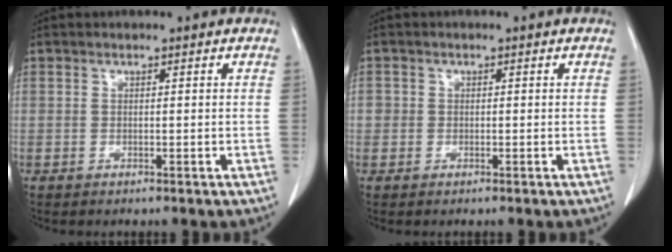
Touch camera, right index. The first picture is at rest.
{"total": 1.4, "force": [0.0, 1.4, 0.2], "torque": [0.008, 0.005, -0.002]}